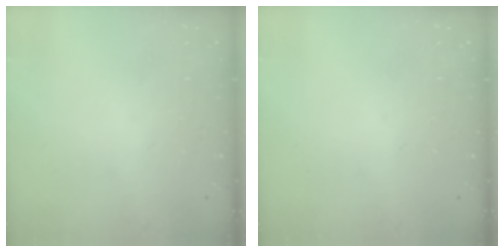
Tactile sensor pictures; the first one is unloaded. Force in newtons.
{"total": 0.0}